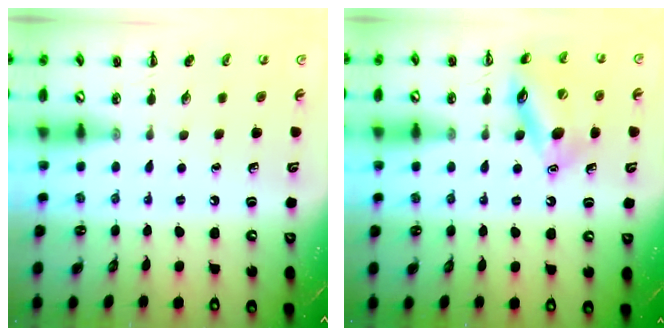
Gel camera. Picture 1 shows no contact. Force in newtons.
{"total": 14.6, "press": 14.4, "slide": 2.0}